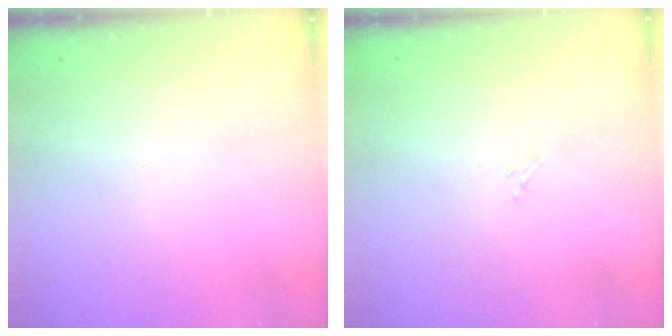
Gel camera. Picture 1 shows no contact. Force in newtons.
{"total": 4.6, "press": 4.6, "slide": 0.4}